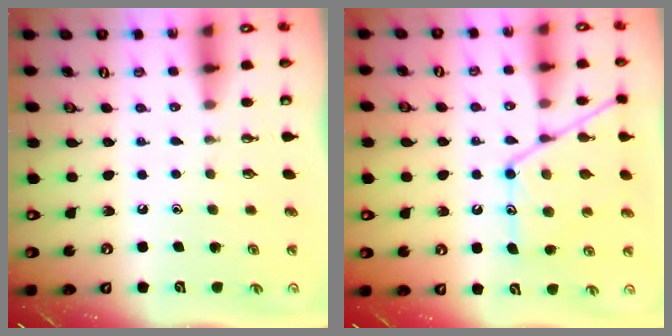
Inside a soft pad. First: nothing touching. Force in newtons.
{"total": 13.9, "press": 13.9, "slide": 1.2}